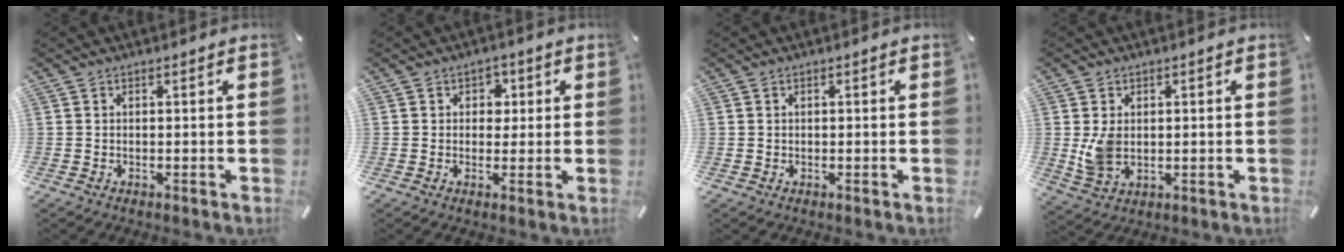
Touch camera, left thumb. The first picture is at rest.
{"total": 3.1, "force": [0.3, 2.9, 1.1], "torque": [-0.004, 0.000, -0.004]}
{"total": 0.0}
{"total": 6.2, "force": [0.5, 4.6, 4.1], "torque": [-0.088, -0.010, 0.008]}